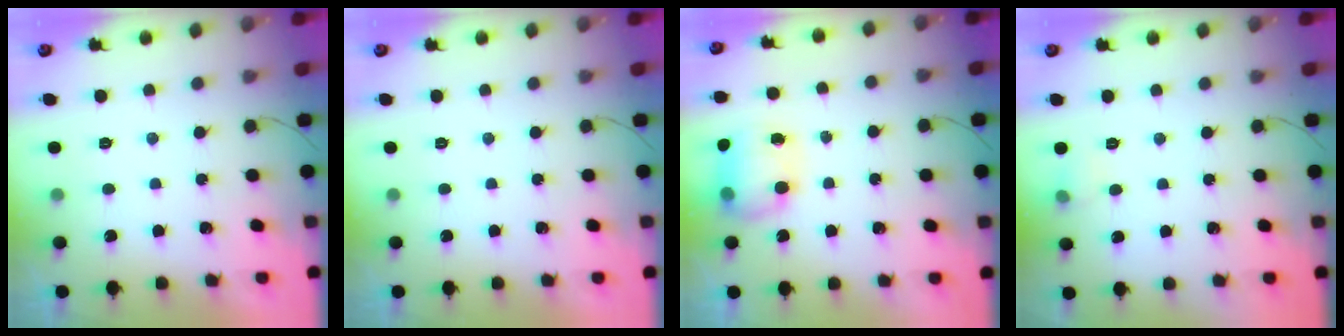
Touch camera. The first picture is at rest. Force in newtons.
{"total": 0.0}
{"total": 8.0, "press": 8.0, "slide": 0.5}
{"total": 4.2, "press": 3.9, "slide": 1.3}